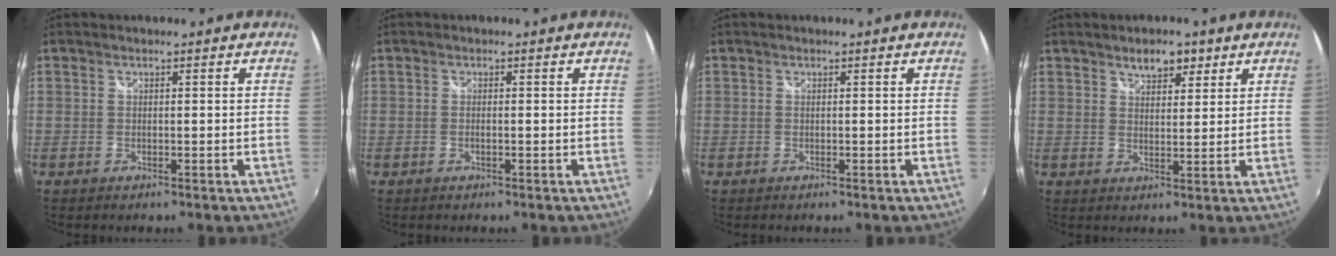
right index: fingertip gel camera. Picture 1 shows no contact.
{"total": 0.6, "force": [-0.2, 0.2, 0.6], "torque": [-0.013, -0.001, -0.005]}
{"total": 0.0}
{"total": 5.1, "force": [3.4, 2.5, 2.8], "torque": [-0.039, 0.007, 0.055]}